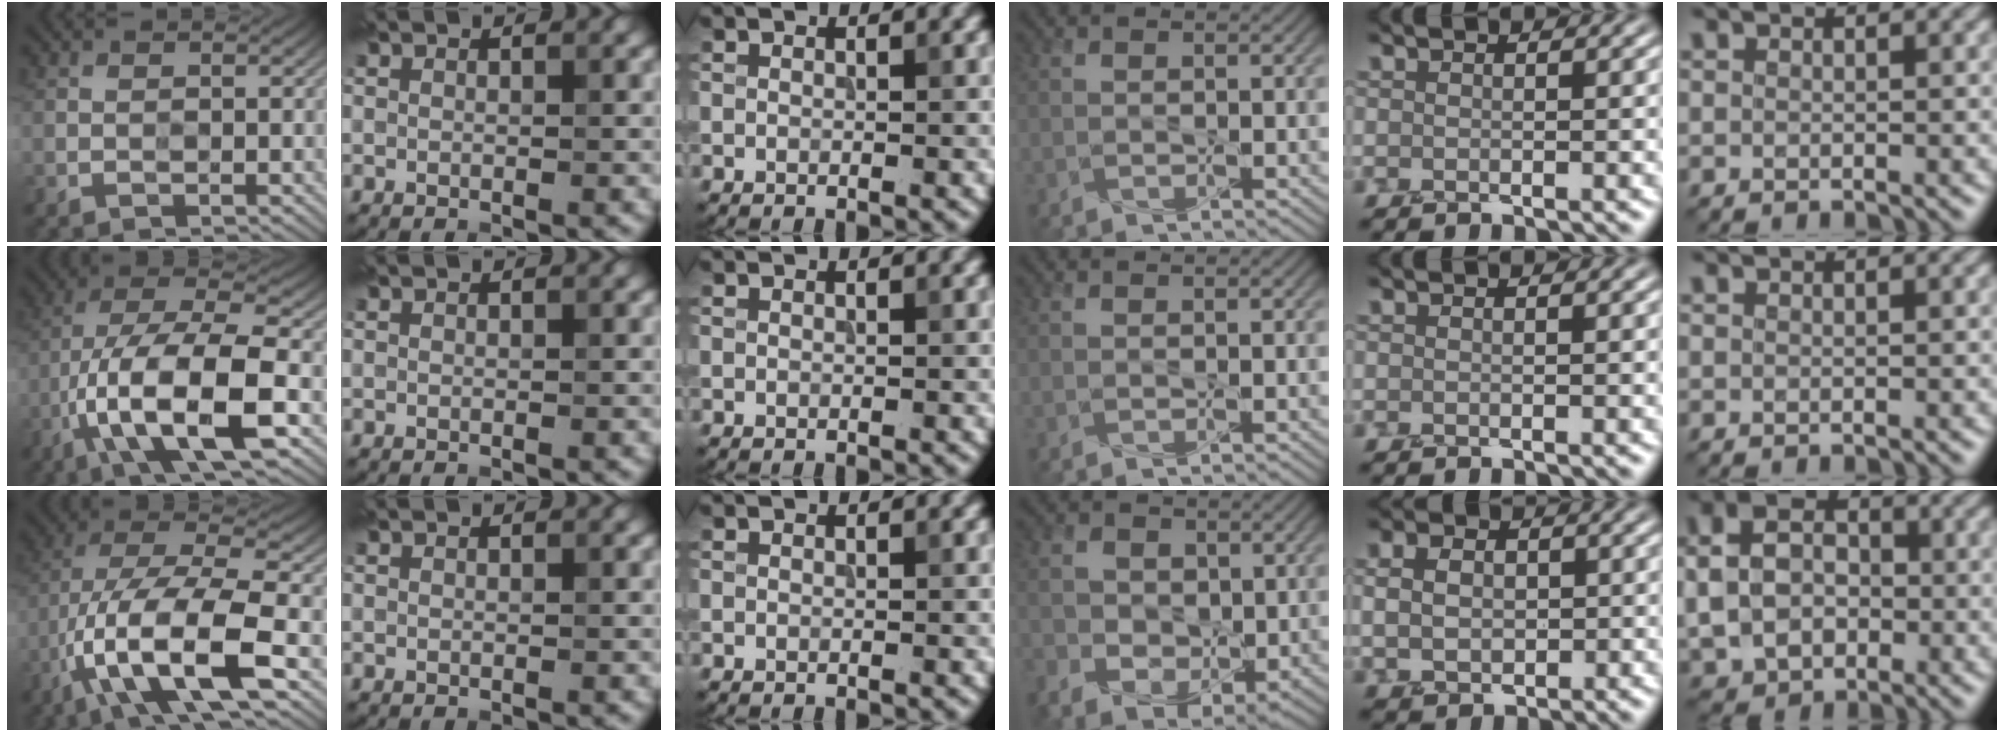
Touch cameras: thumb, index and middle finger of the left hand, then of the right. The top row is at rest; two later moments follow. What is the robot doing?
{"motion": "wipe", "object": "whiteboard"}